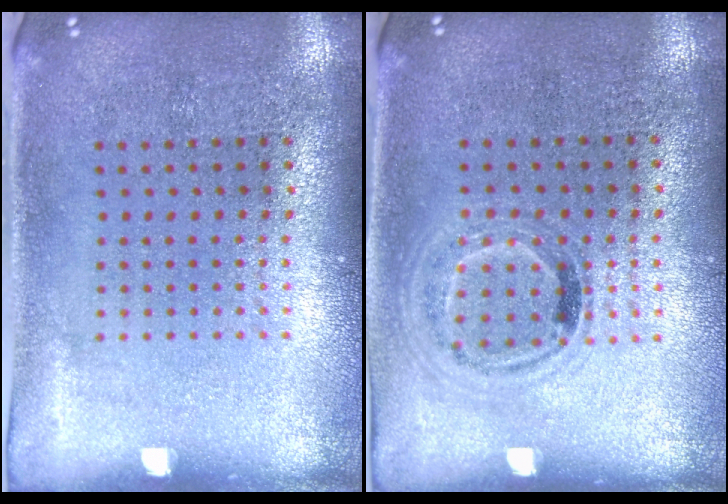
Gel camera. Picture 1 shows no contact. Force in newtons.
{"total": 0.9, "press": 0.9, "slide": 0.3}